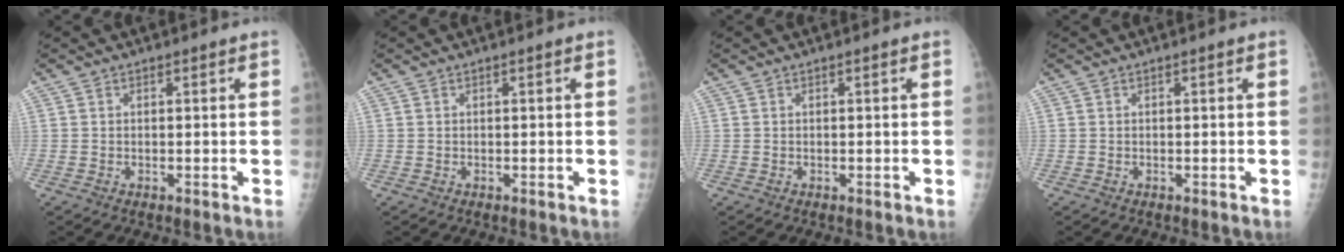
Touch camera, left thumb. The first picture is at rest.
{"total": 0.0}
{"total": 0.0}
{"total": 0.0}